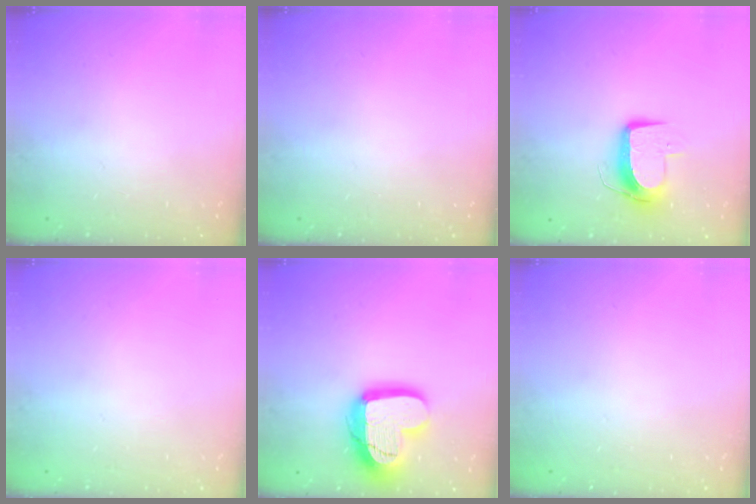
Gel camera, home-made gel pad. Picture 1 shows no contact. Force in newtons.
{"total": 0.0}
{"total": 10.0, "press": 10.0, "slide": 0.3}
{"total": 0.0}
{"total": 19.3, "press": 19.2, "slide": 1.7}
{"total": 0.0}